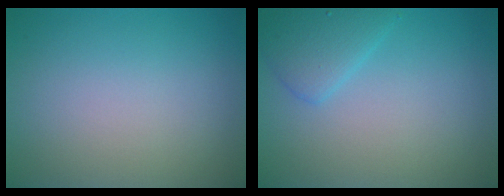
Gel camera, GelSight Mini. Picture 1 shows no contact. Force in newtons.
{"total": 2.6, "press": 2.6, "slide": 0.2}